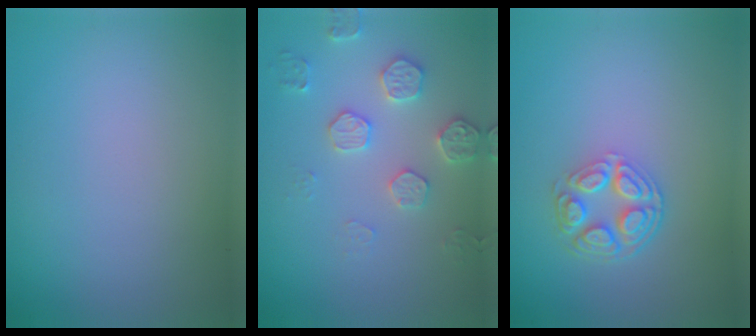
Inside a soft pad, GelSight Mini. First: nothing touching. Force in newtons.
{"total": 3.2, "press": 3.1, "slide": 0.7}
{"total": 4.1, "press": 3.1, "slide": 2.7}